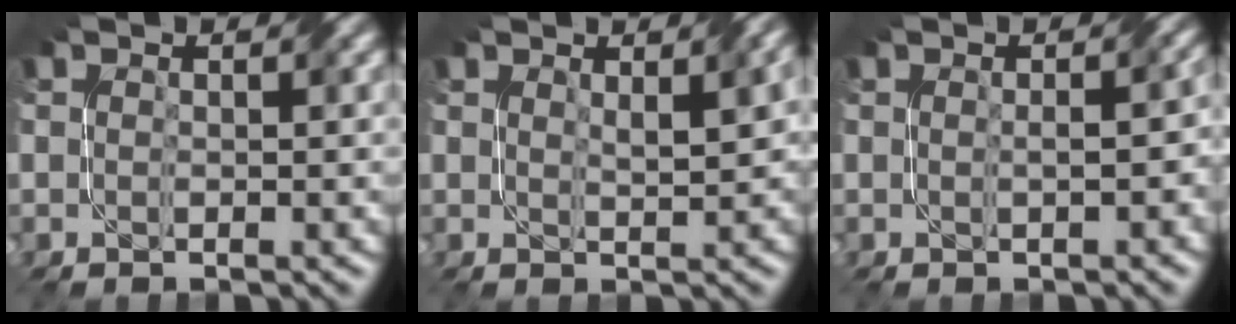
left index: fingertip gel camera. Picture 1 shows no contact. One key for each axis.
{"total": 2.4, "fx": 1.2, "fy": 0.6, "fz": 2.0, "tx": -0.025, "ty": 0.009, "tz": 0.029}
{"total": 2.0, "fx": -0.2, "fy": 0.8, "fz": 1.8, "tx": -0.023, "ty": 0.004, "tz": 0.010}